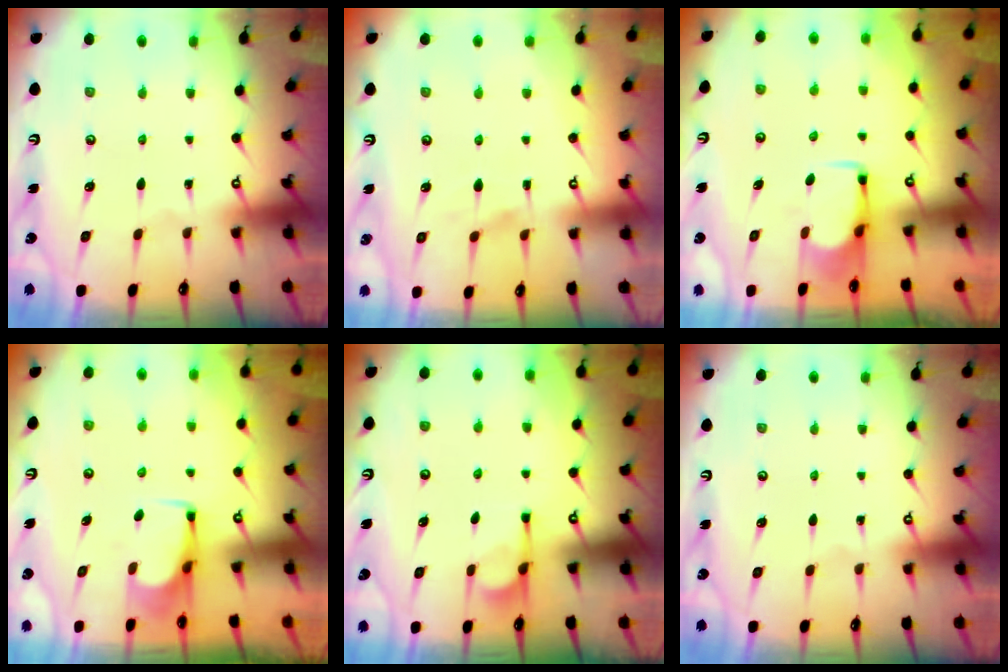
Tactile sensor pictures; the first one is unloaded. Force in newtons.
{"total": 2.8, "press": 2.5, "slide": 1.2}
{"total": 2.8, "press": 2.8, "slide": 0.3}
{"total": 4.8, "press": 4.8, "slide": 0.3}
{"total": 5.4, "press": 5.4, "slide": 0.5}
{"total": 0.0}